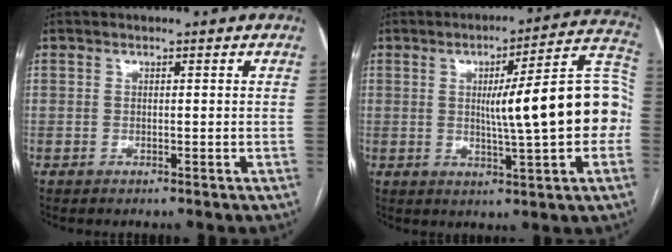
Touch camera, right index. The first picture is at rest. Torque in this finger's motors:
{"motor_torque": [1.25, 0.60, 0.43, 0.11]}